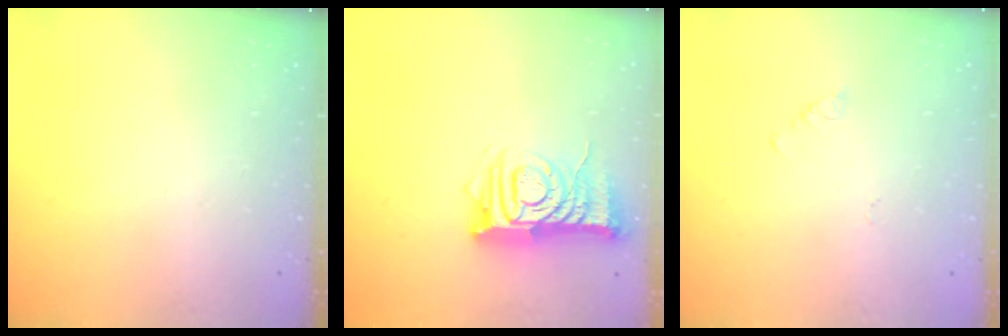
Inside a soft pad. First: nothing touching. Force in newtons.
{"total": 11.6, "press": 11.6, "slide": 1.1}
{"total": 1.9, "press": 1.9, "slide": 0.4}